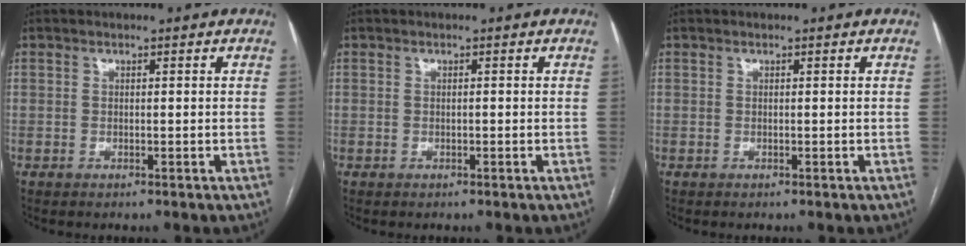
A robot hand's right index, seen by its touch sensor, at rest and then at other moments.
{"total": 0.0}
{"total": 0.0}